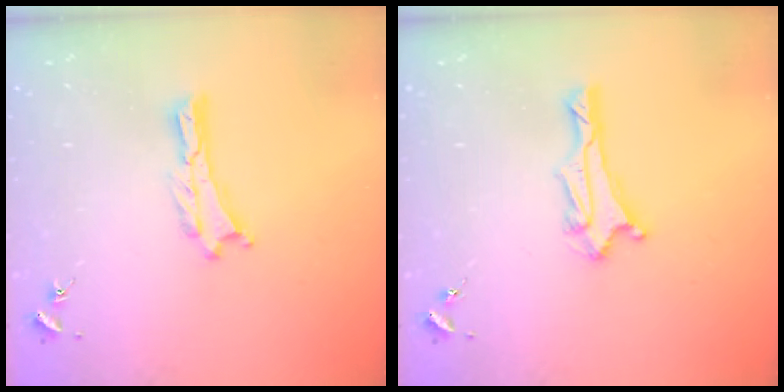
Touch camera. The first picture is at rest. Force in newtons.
{"total": 2.9, "press": 2.8, "slide": 0.7}